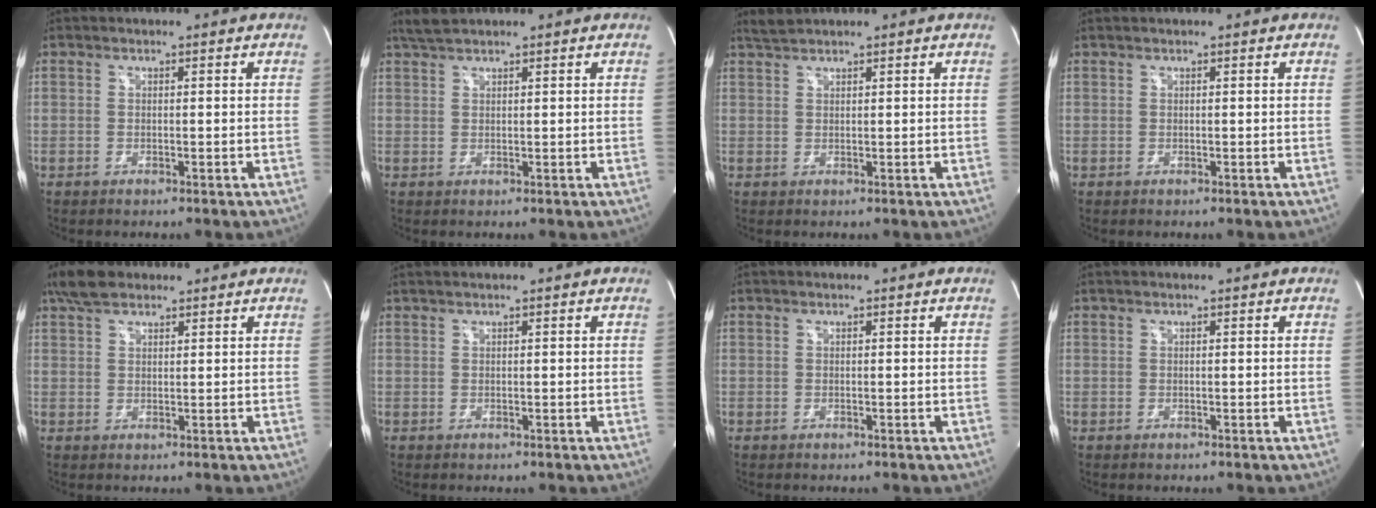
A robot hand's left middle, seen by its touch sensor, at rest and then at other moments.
{"total": 2.4, "force": [2.2, 0.2, 1.0], "torque": [-0.025, 0.013, 0.045]}
{"total": 1.6, "force": [1.6, -0.2, 0.2], "torque": [-0.009, 0.010, 0.037]}
{"total": 0.6, "force": [0.5, 0.0, 0.3], "torque": [-0.007, 0.014, 0.013]}
{"total": 4.7, "force": [3.6, 2.2, 2.1], "torque": [-0.051, 0.020, 0.073]}
{"total": 1.4, "force": [1.2, -0.1, 0.7], "torque": [-0.014, 0.016, 0.027]}
{"total": 0.0}
{"total": 0.0}